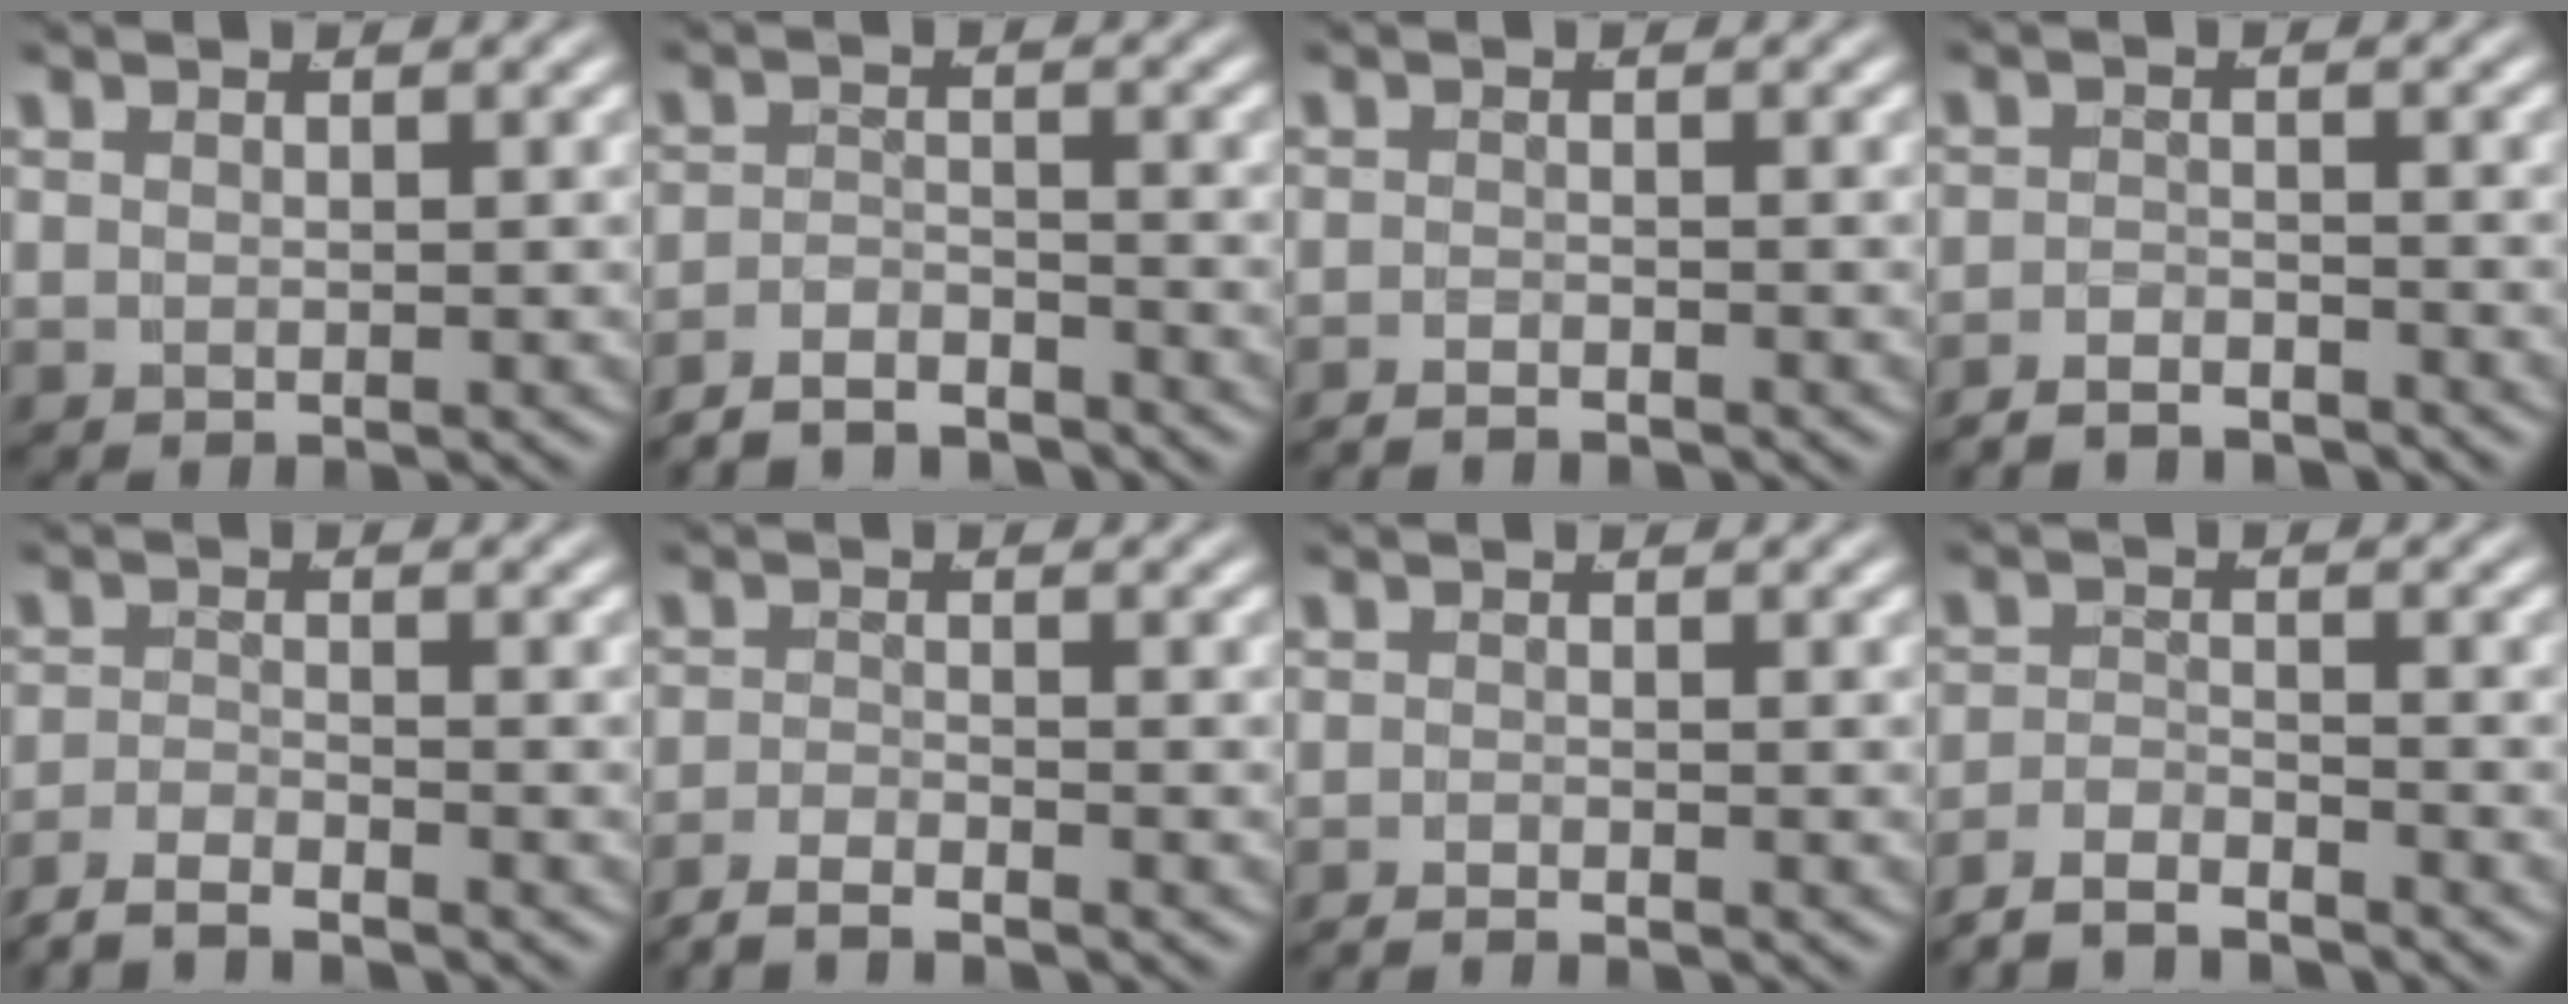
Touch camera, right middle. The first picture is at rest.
{"total": 4.8, "force": [-4.5, 1.3, 0.9], "torque": [-0.015, -0.012, -0.074]}
{"total": 1.7, "force": [-1.7, 0.0, 0.1], "torque": [-0.009, -0.012, -0.026]}
{"total": 3.7, "force": [-3.6, 0.8, 0.5], "torque": [-0.007, -0.013, -0.057]}
{"total": 3.4, "force": [-3.1, 0.8, 1.0], "torque": [-0.026, -0.009, -0.050]}
{"total": 3.0, "force": [-2.9, 0.4, 0.8], "torque": [-0.021, -0.010, -0.046]}
{"total": 1.4, "force": [-1.4, -0.1, 0.0], "torque": [-0.007, -0.009, -0.022]}
{"total": 4.2, "force": [-3.9, 1.3, 1.0], "torque": [-0.024, -0.010, -0.064]}